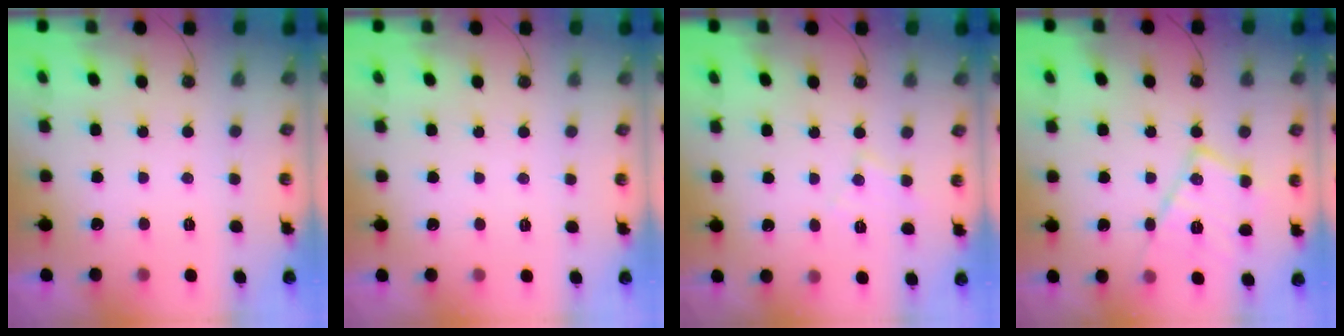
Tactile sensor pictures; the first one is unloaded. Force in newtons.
{"total": 2.8, "press": 2.8, "slide": 0.5}
{"total": 6.5, "press": 6.5, "slide": 0.4}
{"total": 15.3, "press": 15.3, "slide": 0.5}